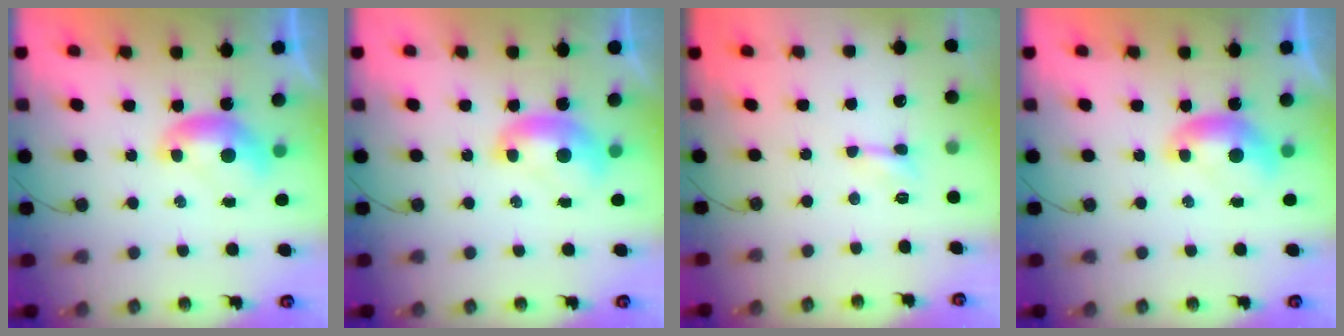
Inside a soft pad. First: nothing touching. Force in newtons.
{"total": 1.6, "press": 1.5, "slide": 0.1}
{"total": 2.2, "press": 2.1, "slide": 0.5}
{"total": 0.0}